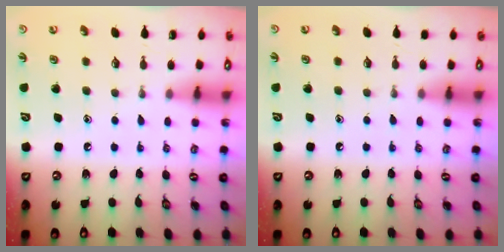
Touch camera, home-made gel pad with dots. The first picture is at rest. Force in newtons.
{"total": 3.5, "press": 3.5, "slide": 0.6}